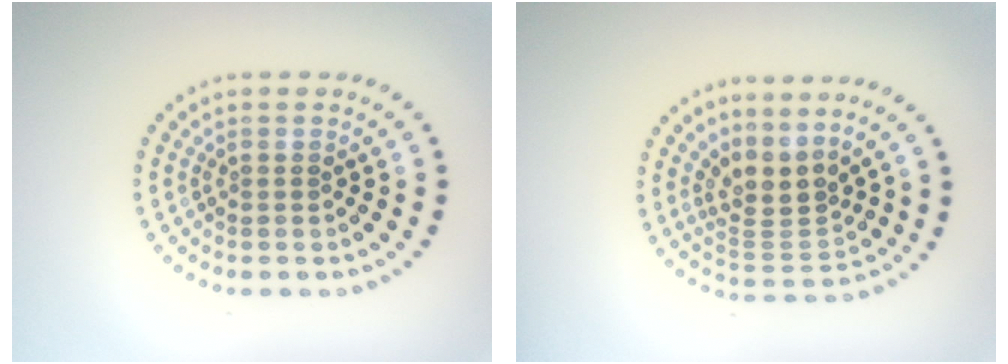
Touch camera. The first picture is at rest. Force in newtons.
{"total": 3.4, "press": 2.4, "slide": 2.4}